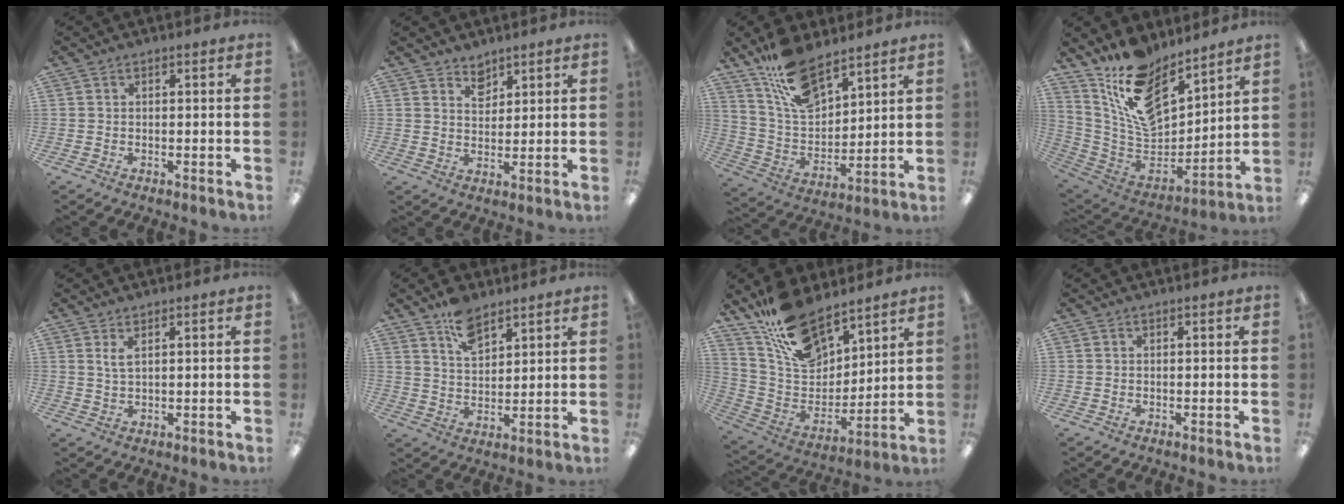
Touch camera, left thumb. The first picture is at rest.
{"total": 4.0, "force": [3.4, 2.0, 0.6], "torque": [-0.004, -0.016, 0.062]}
{"total": 14.7, "force": [10.9, 6.5, 7.5], "torque": [-0.155, -0.051, 0.203]}
{"total": 16.2, "force": [12.2, 7.3, 7.6], "torque": [-0.152, -0.084, 0.226]}
{"total": 2.4, "force": [1.5, 0.8, 1.8], "torque": [-0.032, 0.000, 0.024]}
{"total": 8.2, "force": [5.9, 4.1, 4.0], "torque": [-0.072, -0.024, 0.106]}
{"total": 17.7, "force": [13.1, 8.7, 8.0], "torque": [-0.162, -0.073, 0.246]}
{"total": 0.0}